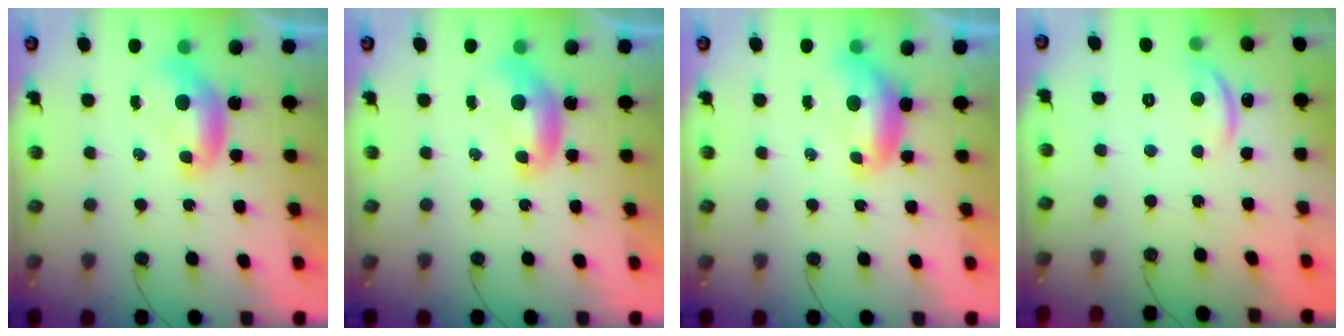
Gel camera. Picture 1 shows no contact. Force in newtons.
{"total": 0.0}
{"total": 0.6, "press": 0.3, "slide": 0.5}
{"total": 3.5, "press": 3.4, "slide": 0.4}